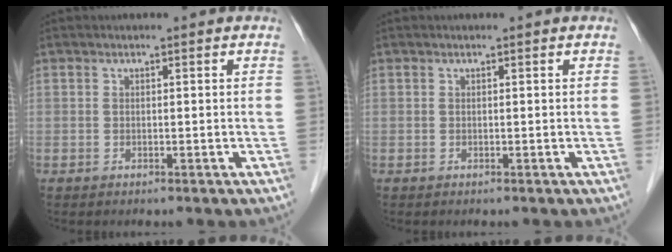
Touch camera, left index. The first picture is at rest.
{"total": 0.0}